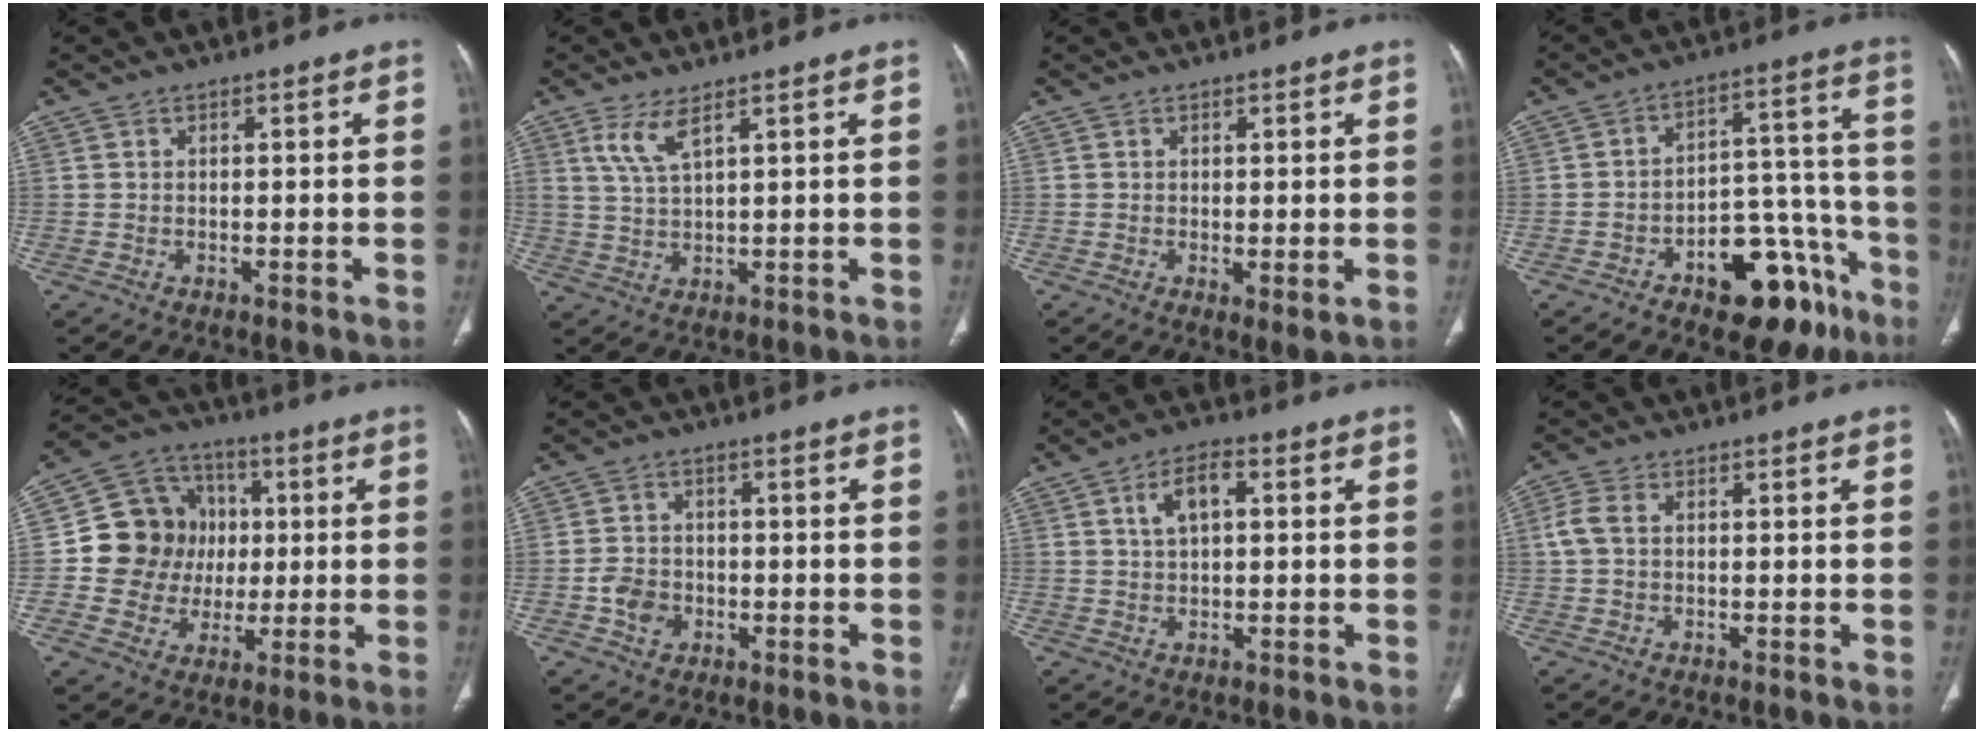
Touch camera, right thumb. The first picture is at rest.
{"total": 4.8, "force": [2.8, 1.1, 3.7], "torque": [-0.085, -0.014, 0.067]}
{"total": 2.0, "force": [-0.1, 0.6, 2.0], "torque": [-0.033, -0.011, -0.002]}
{"total": 17.7, "force": [-10.3, 8.9, 11.3], "torque": [-0.093, 0.095, -0.142]}
{"total": 14.7, "force": [0.8, 13.4, 6.1], "torque": [-0.066, 0.023, 0.020]}
{"total": 4.7, "force": [-1.4, 3.8, 2.4], "torque": [-0.027, 0.012, -0.026]}
{"total": 5.4, "force": [1.5, 2.6, 4.4], "torque": [-0.078, 0.008, 0.023]}
{"total": 3.2, "force": [0.3, 2.1, 2.4], "torque": [-0.064, 0.008, 0.003]}